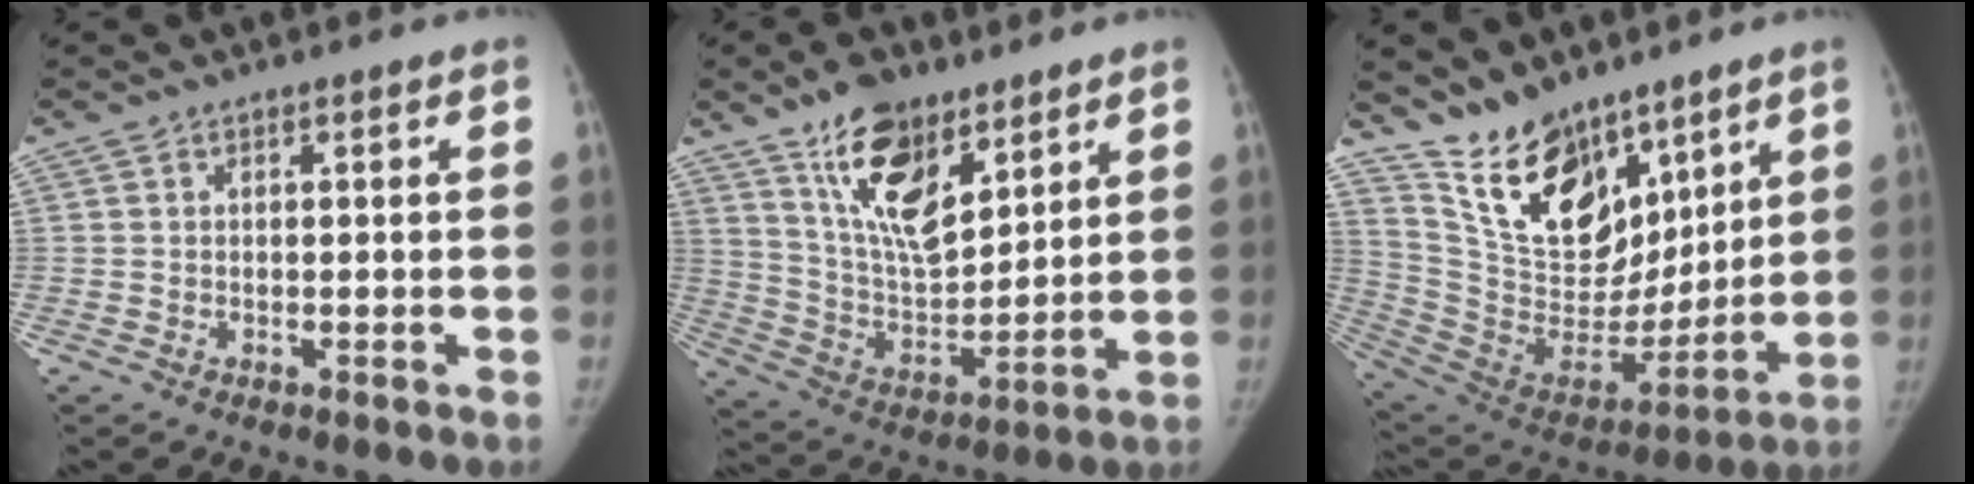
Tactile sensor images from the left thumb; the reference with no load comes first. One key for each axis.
{"total": 15.6, "fx": 9.8, "fy": 7.2, "fz": 9.7, "tx": -0.130, "ty": -0.060, "tz": 0.186}
{"total": 19.3, "fx": 13.9, "fy": 9.9, "fz": 9.0, "tx": -0.108, "ty": -0.080, "tz": 0.261}